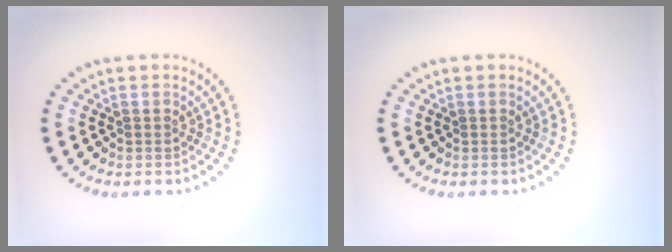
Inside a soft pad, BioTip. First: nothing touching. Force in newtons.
{"total": 0.0}